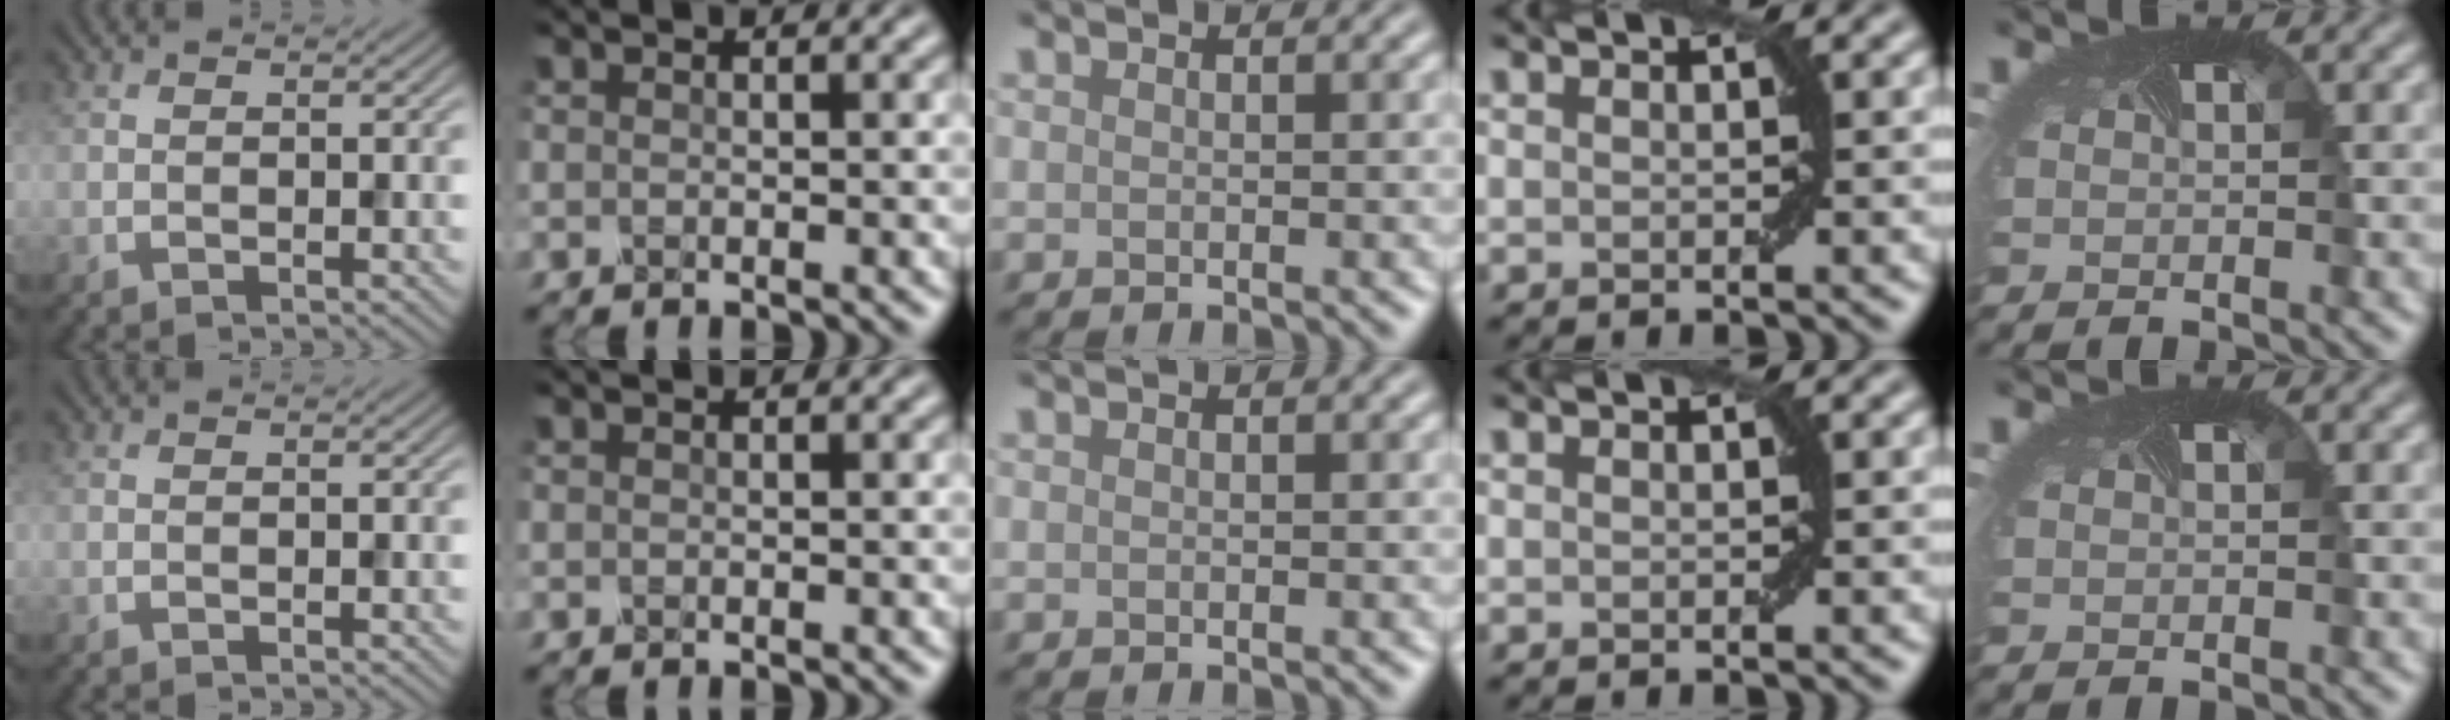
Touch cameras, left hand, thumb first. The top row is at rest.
{}